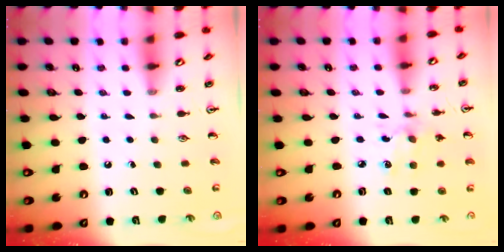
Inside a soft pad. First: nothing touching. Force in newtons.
{"total": 2.6, "press": 2.4, "slide": 0.9}